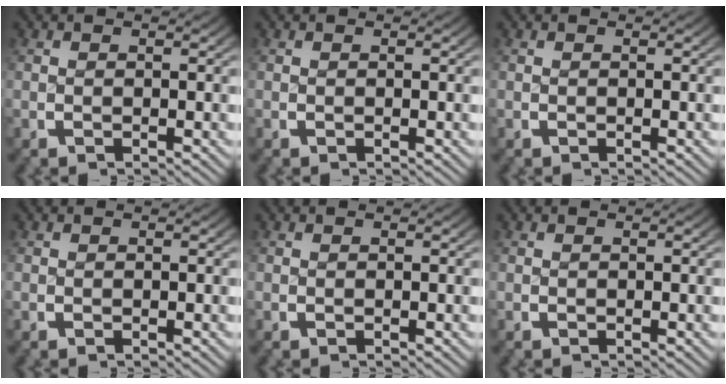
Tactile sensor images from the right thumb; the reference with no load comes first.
{"total": 0.0}
{"total": 0.0}
{"total": 0.0}
{"total": 0.0}
{"total": 0.0}